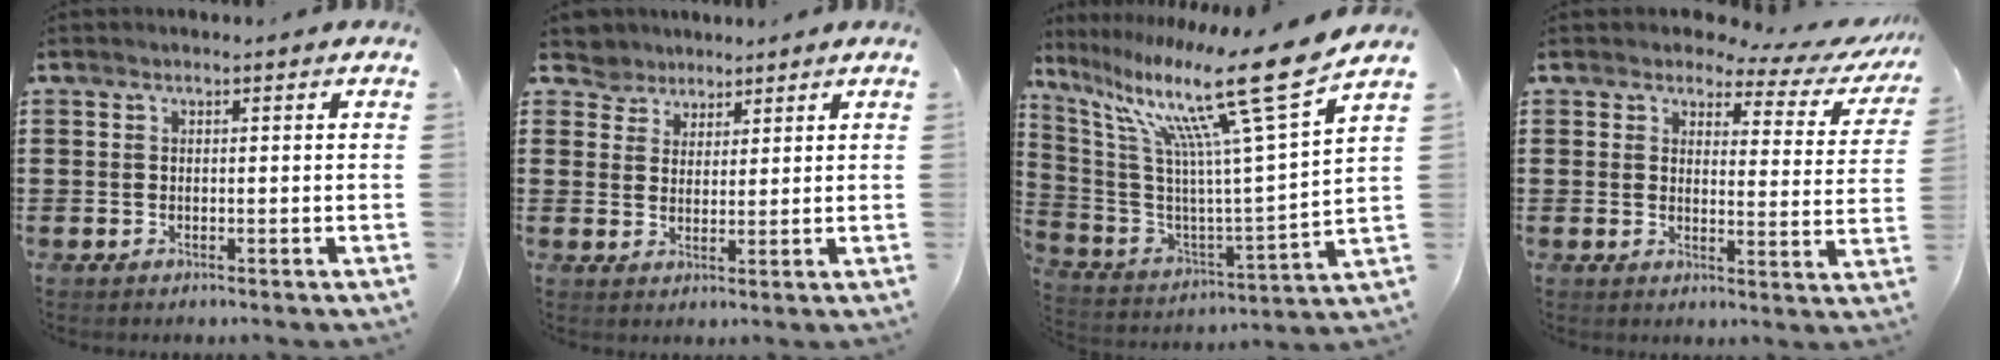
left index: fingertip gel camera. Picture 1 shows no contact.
{"total": 3.8, "force": [3.0, 2.2, -0.3], "torque": [-0.014, 0.001, 0.055]}
{"total": 19.4, "force": [12.8, 1.3, 14.6], "torque": [-0.283, -0.075, 0.194]}
{"total": 3.9, "force": [3.0, 1.7, 1.8], "torque": [-0.046, -0.013, 0.048]}